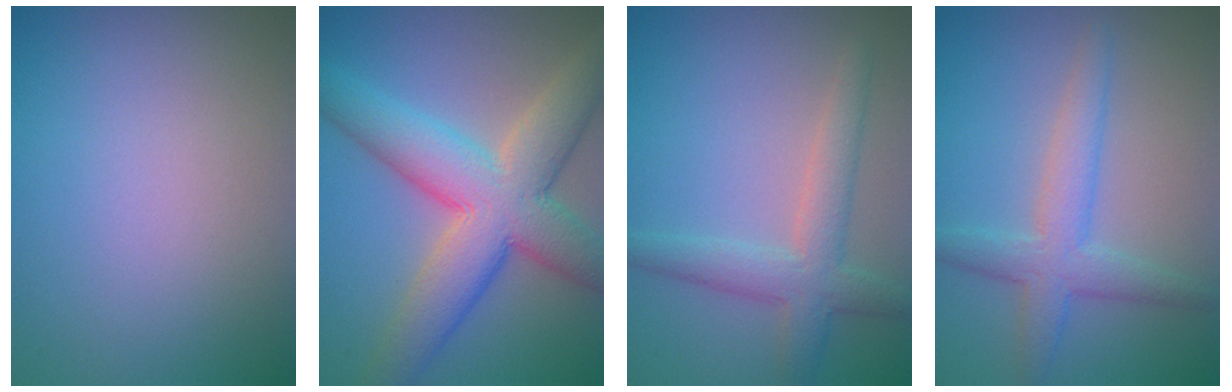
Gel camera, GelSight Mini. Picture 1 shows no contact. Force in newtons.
{"total": 9.7, "press": 9.7, "slide": 0.2}
{"total": 4.0, "press": 4.0, "slide": 0.3}
{"total": 3.8, "press": 3.8, "slide": 0.2}